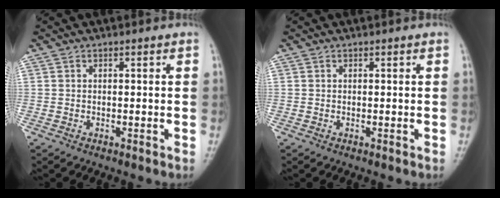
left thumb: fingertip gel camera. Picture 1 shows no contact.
{"total": 0.0}